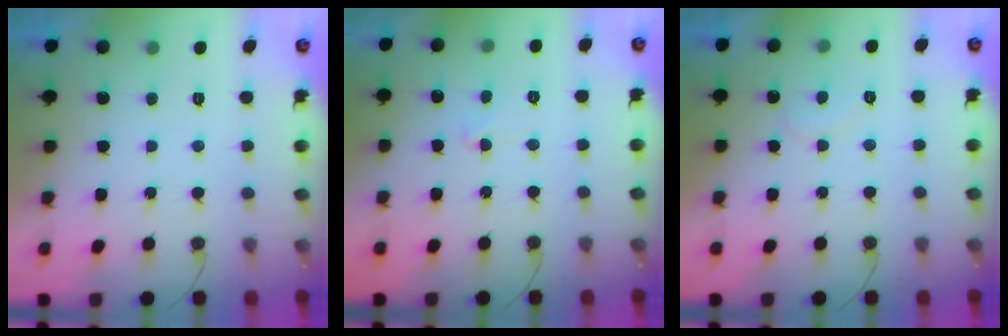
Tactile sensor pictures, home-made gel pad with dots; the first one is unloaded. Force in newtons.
{"total": 3.9, "press": 3.9, "slide": 0.2}
{"total": 5.2, "press": 5.2, "slide": 0.4}